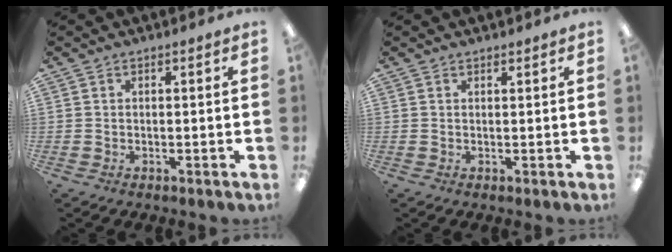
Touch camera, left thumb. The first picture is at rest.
{"total": 0.9, "force": [0.8, 0.2, 0.0], "torque": [0.000, -0.001, 0.016]}